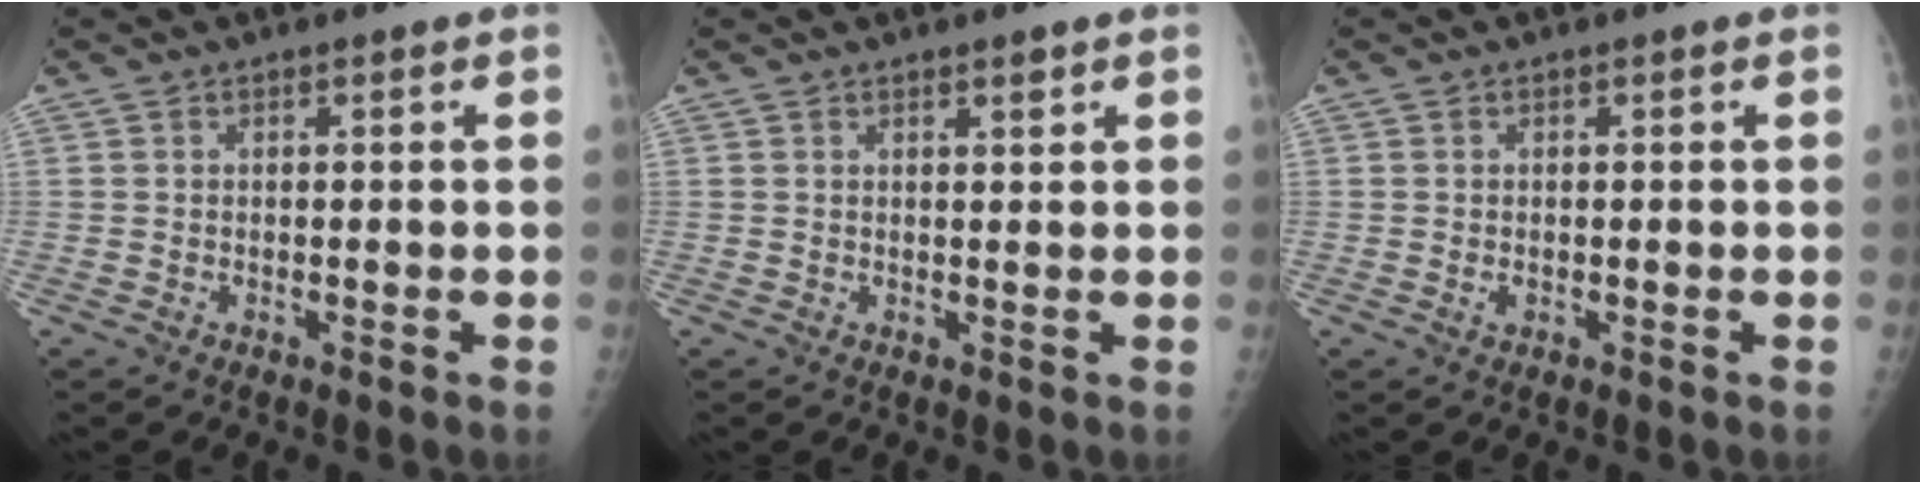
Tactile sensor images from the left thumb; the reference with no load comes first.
{"total": 1.4, "force": [1.0, 0.4, 0.9], "torque": [-0.009, -0.006, 0.015]}
{"total": 0.9, "force": [-0.1, 0.7, 0.6], "torque": [-0.008, -0.001, 0.000]}